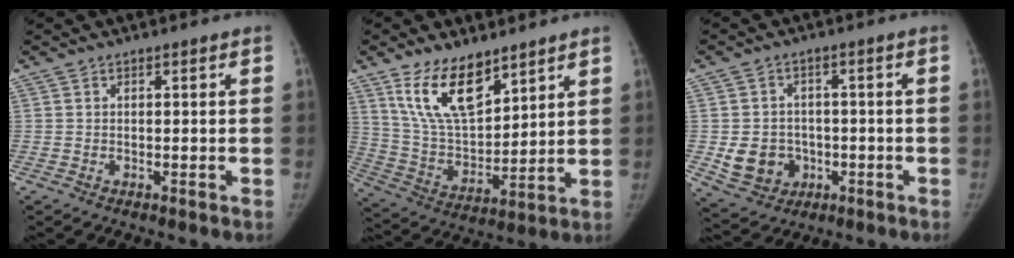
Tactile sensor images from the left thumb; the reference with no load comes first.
{"total": 14.8, "force": [9.5, 6.9, 9.0], "torque": [-0.131, -0.056, 0.192]}
{"total": 8.7, "force": [-1.8, 7.8, 3.6], "torque": [-0.032, 0.009, -0.015]}